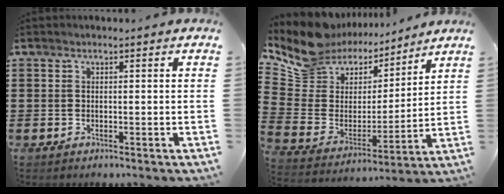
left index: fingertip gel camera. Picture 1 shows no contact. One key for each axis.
{"total": 9.7, "fx": 8.1, "fy": 5.4, "fz": 1.0, "tx": -0.079, "ty": -0.056, "tz": 0.151}